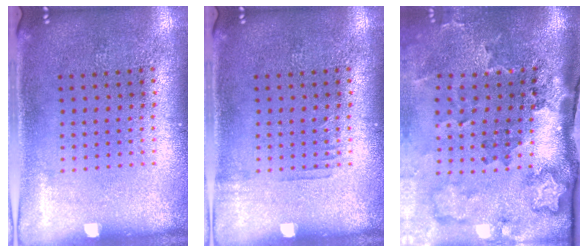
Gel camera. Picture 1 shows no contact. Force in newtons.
{"total": 0.6, "press": 0.6, "slide": 0.2}
{"total": 3.8, "press": 2.4, "slide": 2.9}